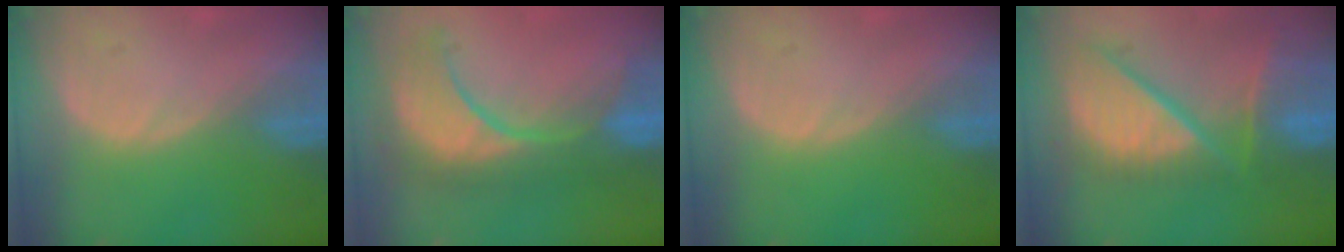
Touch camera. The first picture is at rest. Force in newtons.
{"total": 10.9, "press": 10.2, "slide": 3.9}
{"total": 0.0}
{"total": 12.4, "press": 10.2, "slide": 7.0}